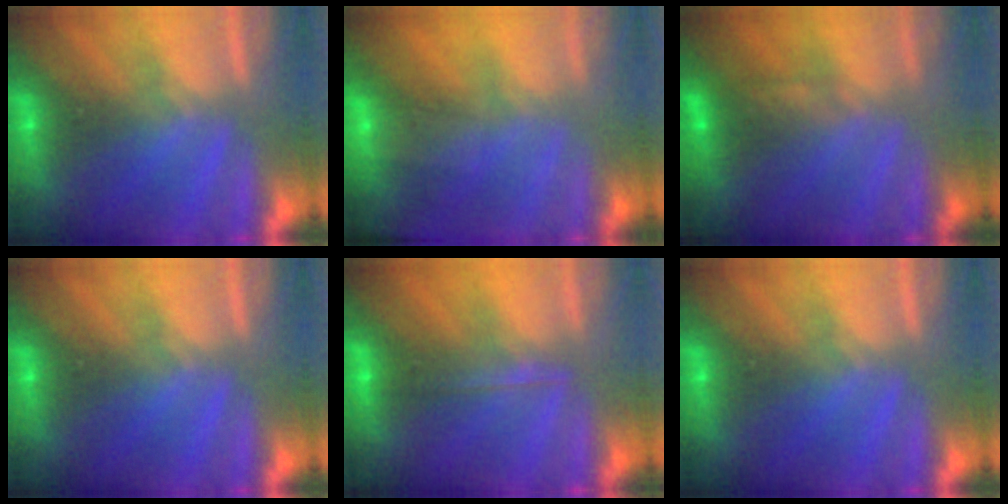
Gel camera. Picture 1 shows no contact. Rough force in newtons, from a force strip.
{"total": 4.5}
{"total": 2.3}
{"total": 0.0}
{"total": 1.8}
{"total": 0.0}